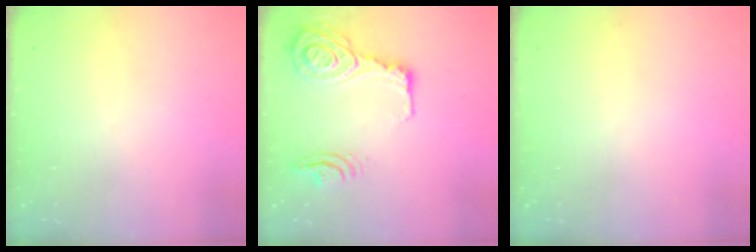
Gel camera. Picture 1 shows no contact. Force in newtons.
{"total": 17.9, "press": 17.6, "slide": 3.7}
{"total": 0.0}